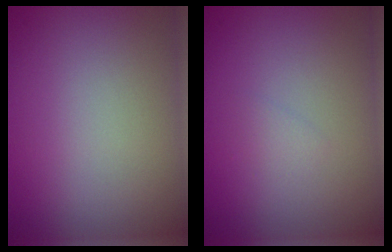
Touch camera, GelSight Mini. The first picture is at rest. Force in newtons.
{"total": 0.7, "press": 0.7, "slide": 0.1}